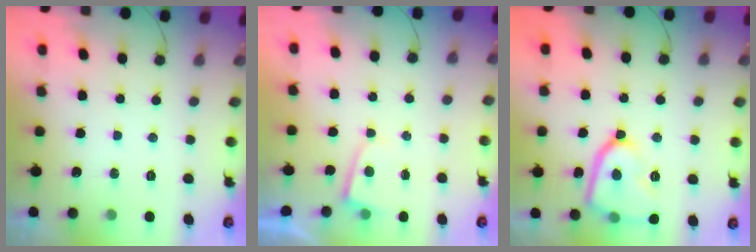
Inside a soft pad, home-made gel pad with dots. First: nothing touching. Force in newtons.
{"total": 2.3, "press": 2.3, "slide": 0.2}
{"total": 13.5, "press": 13.5, "slide": 1.5}